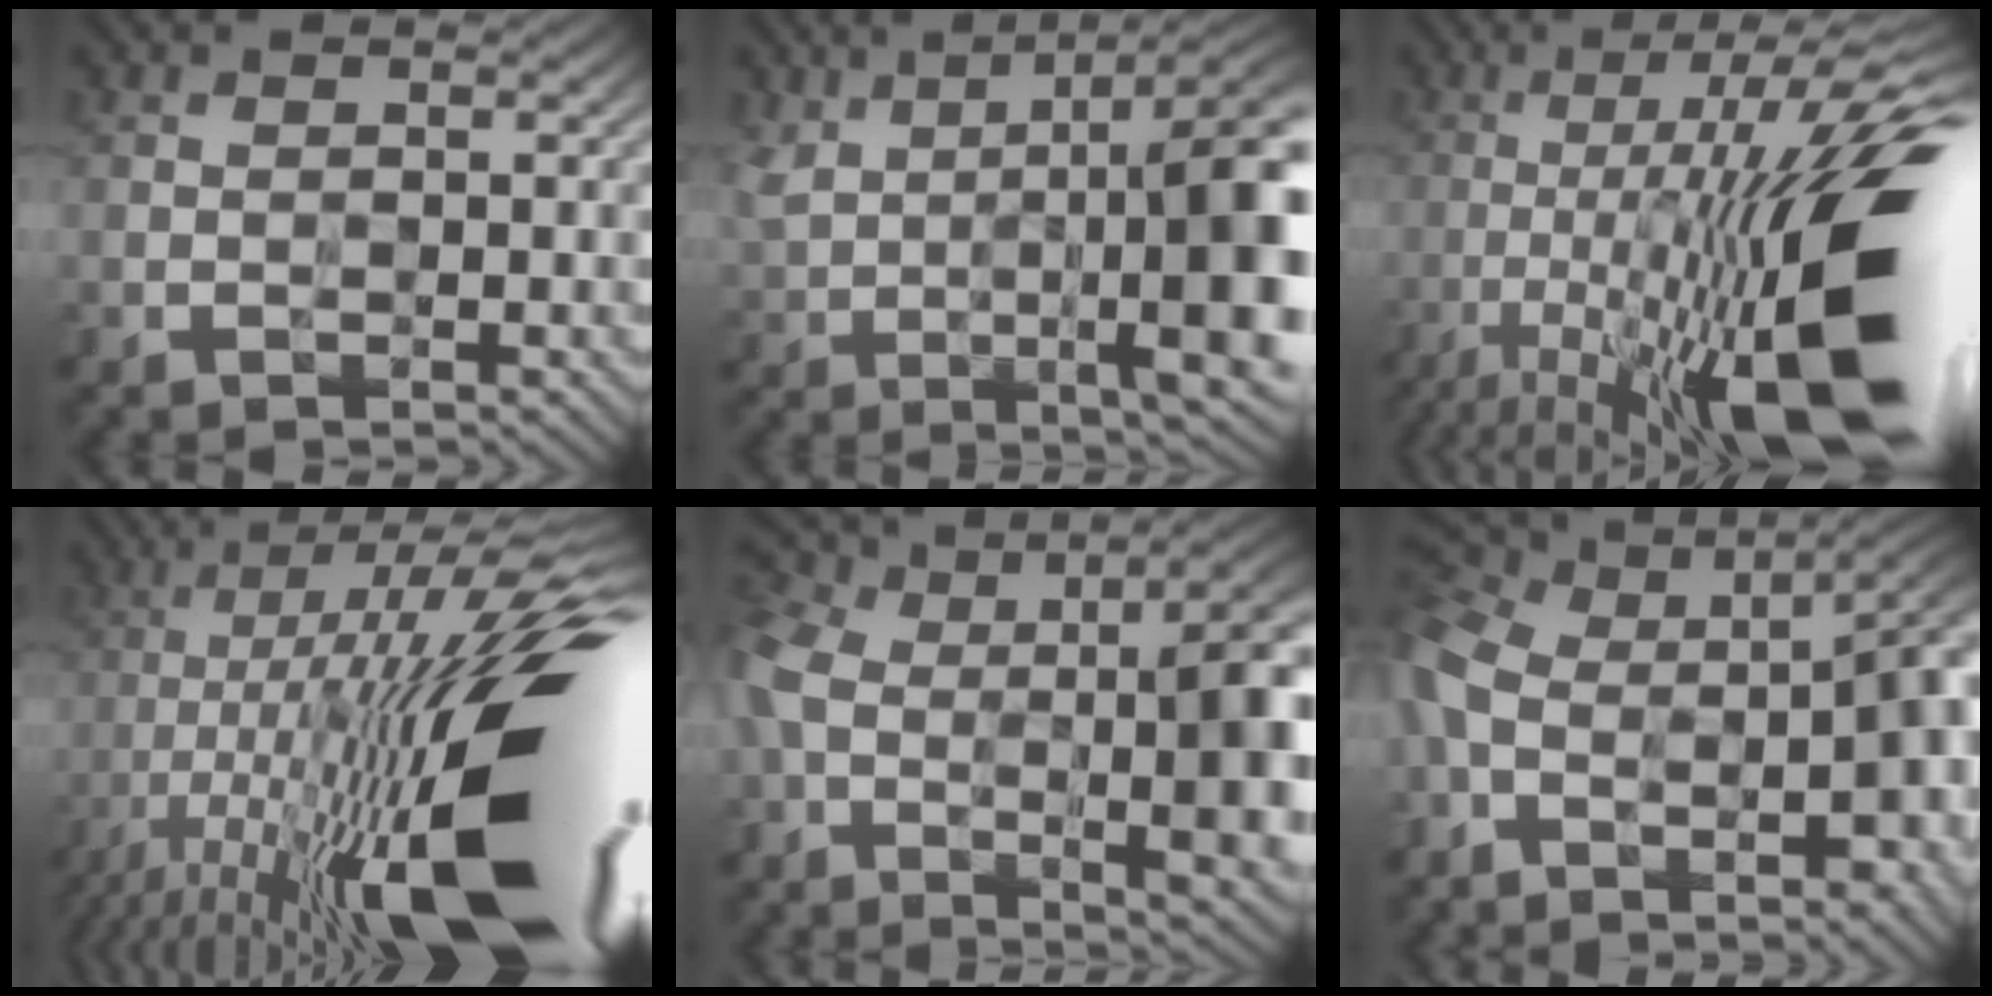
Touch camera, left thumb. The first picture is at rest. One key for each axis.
{"total": 15.7, "fx": 0.8, "fy": 5.1, "fz": 14.8, "tx": -0.233, "ty": 0.004, "tz": 0.018}
{"total": 20.3, "fx": -6.3, "fy": 4.5, "fz": 18.8, "tx": -0.290, "ty": 0.004, "tz": -0.107}
{"total": 21.5, "fx": -8.3, "fy": 5.2, "fz": 19.2, "tx": -0.297, "ty": 0.033, "tz": -0.149}
{"total": 18.2, "fx": -1.2, "fy": 8.4, "fz": 16.1, "tx": -0.266, "ty": -0.008, "tz": -0.025}
{"total": 15.7, "fx": -4.8, "fy": 8.0, "fz": 12.6, "tx": -0.241, "ty": -0.030, "tz": -0.066}